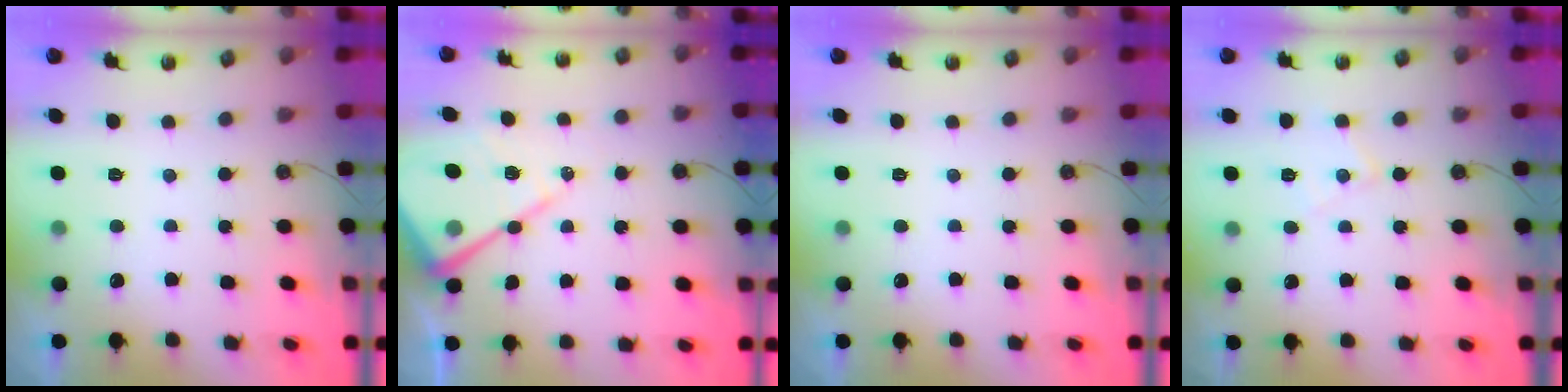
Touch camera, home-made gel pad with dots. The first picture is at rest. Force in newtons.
{"total": 14.5, "press": 14.5, "slide": 1.3}
{"total": 0.0}
{"total": 6.9, "press": 6.8, "slide": 0.6}